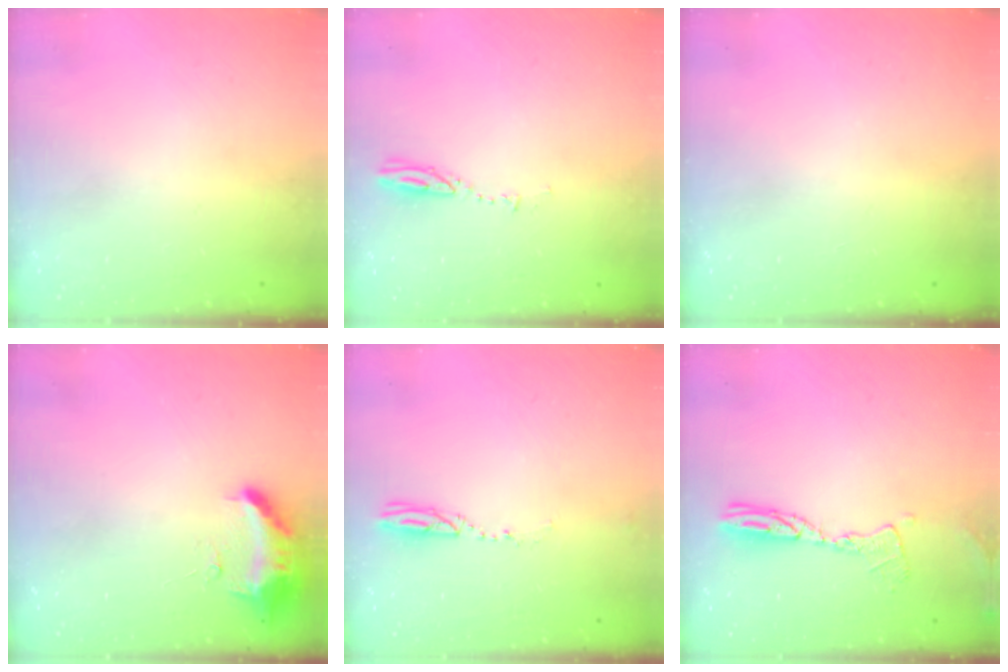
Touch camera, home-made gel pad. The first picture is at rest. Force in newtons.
{"total": 3.2, "press": 3.2, "slide": 0.3}
{"total": 0.0}
{"total": 9.5, "press": 9.4, "slide": 1.8}
{"total": 3.3, "press": 3.2, "slide": 0.5}
{"total": 9.7, "press": 9.6, "slide": 0.9}